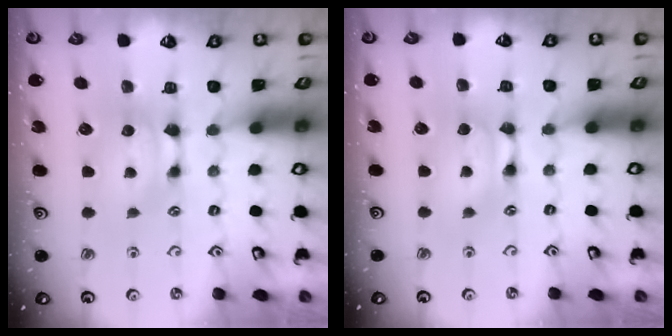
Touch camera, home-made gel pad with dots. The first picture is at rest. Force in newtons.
{"total": 1.7, "press": 1.7, "slide": 0.2}